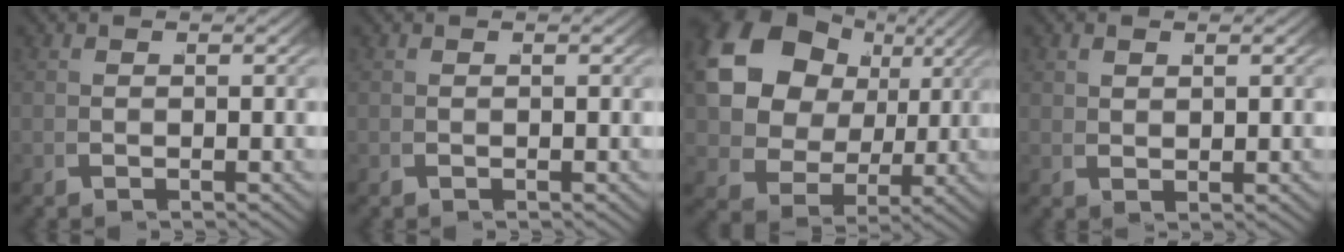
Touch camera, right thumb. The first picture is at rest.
{"total": 0.0}
{"total": 15.1, "force": [2.9, 11.5, 9.3], "torque": [-0.221, -0.026, 0.055]}
{"total": 1.2, "force": [1.0, 0.5, 0.6], "torque": [-0.011, -0.002, 0.025]}